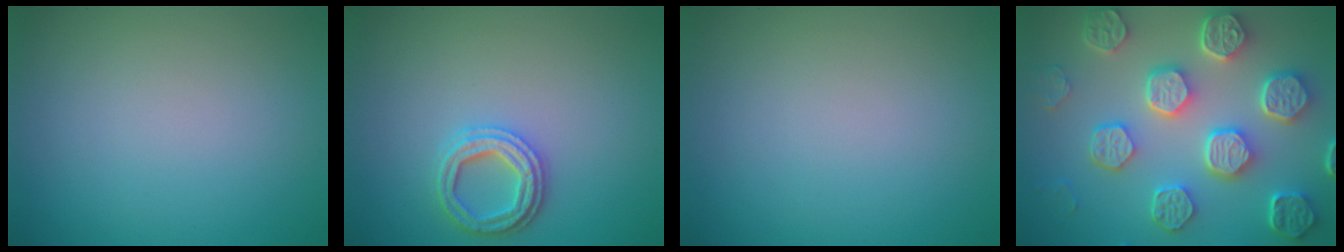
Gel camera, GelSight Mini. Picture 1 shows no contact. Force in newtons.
{"total": 2.8, "press": 2.7, "slide": 0.7}
{"total": 0.0}
{"total": 8.3, "press": 6.2, "slide": 5.6}